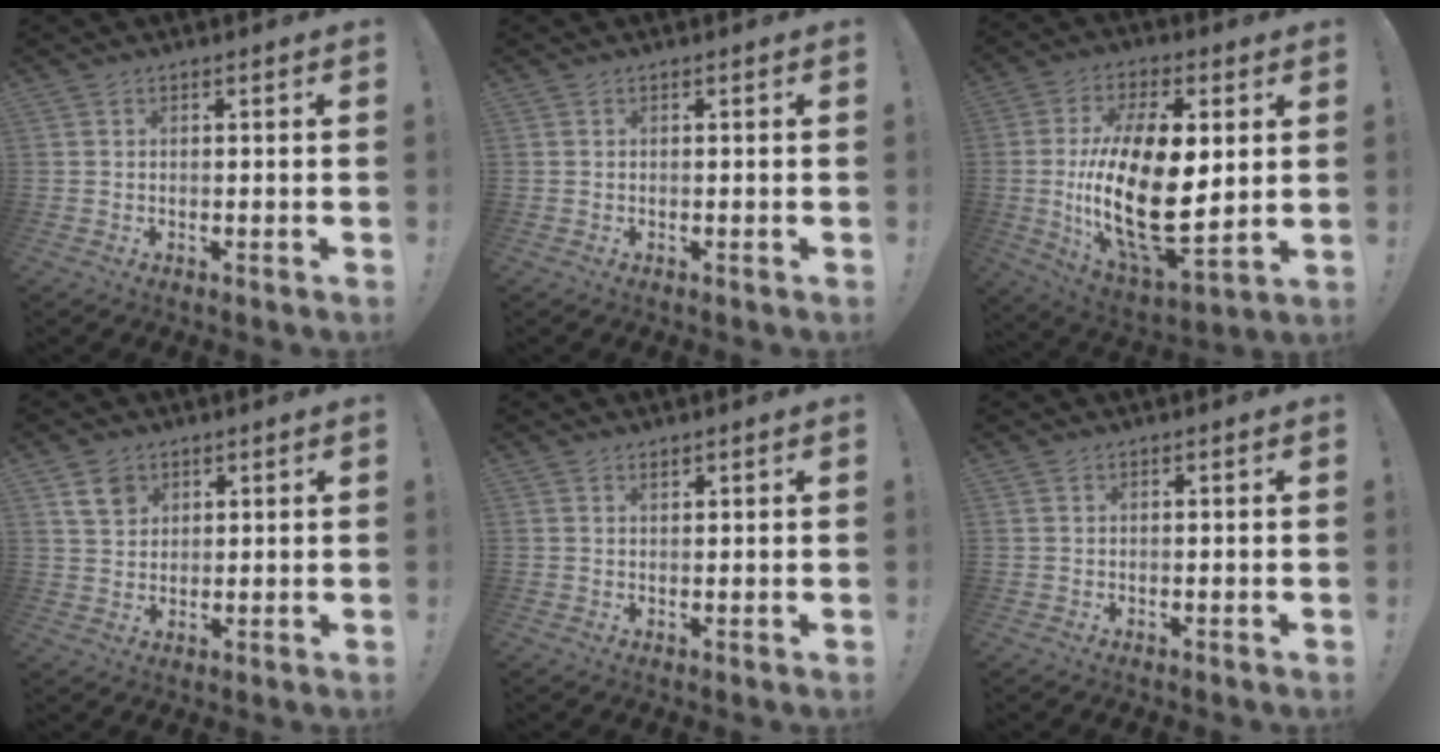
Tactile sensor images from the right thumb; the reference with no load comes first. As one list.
[{"total": 0.0}, {"total": 25.9, "force": [0.8, 12.2, 22.8], "torque": [-0.450, -0.022, 0.020]}, {"total": 6.6, "force": [3.7, 4.8, 2.6], "torque": [-0.034, -0.013, 0.071]}, {"total": 0.9, "force": [0.8, 0.3, 0.3], "torque": [0.002, -0.004, 0.013]}, {"total": 0.0}]